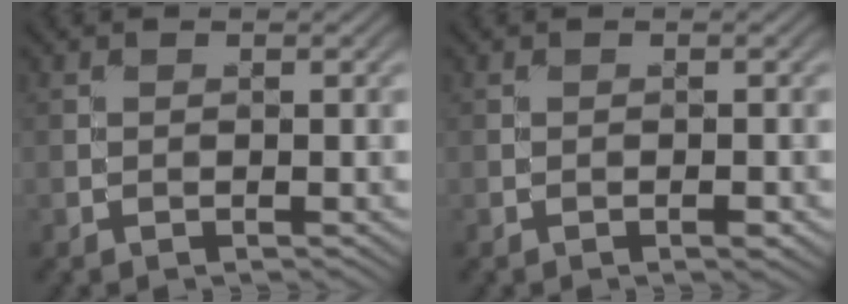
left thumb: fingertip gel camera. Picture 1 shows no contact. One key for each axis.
{"total": 1.0, "fx": -0.5, "fy": 0.3, "fz": 0.8, "tx": -0.011, "ty": 0.001, "tz": -0.008}